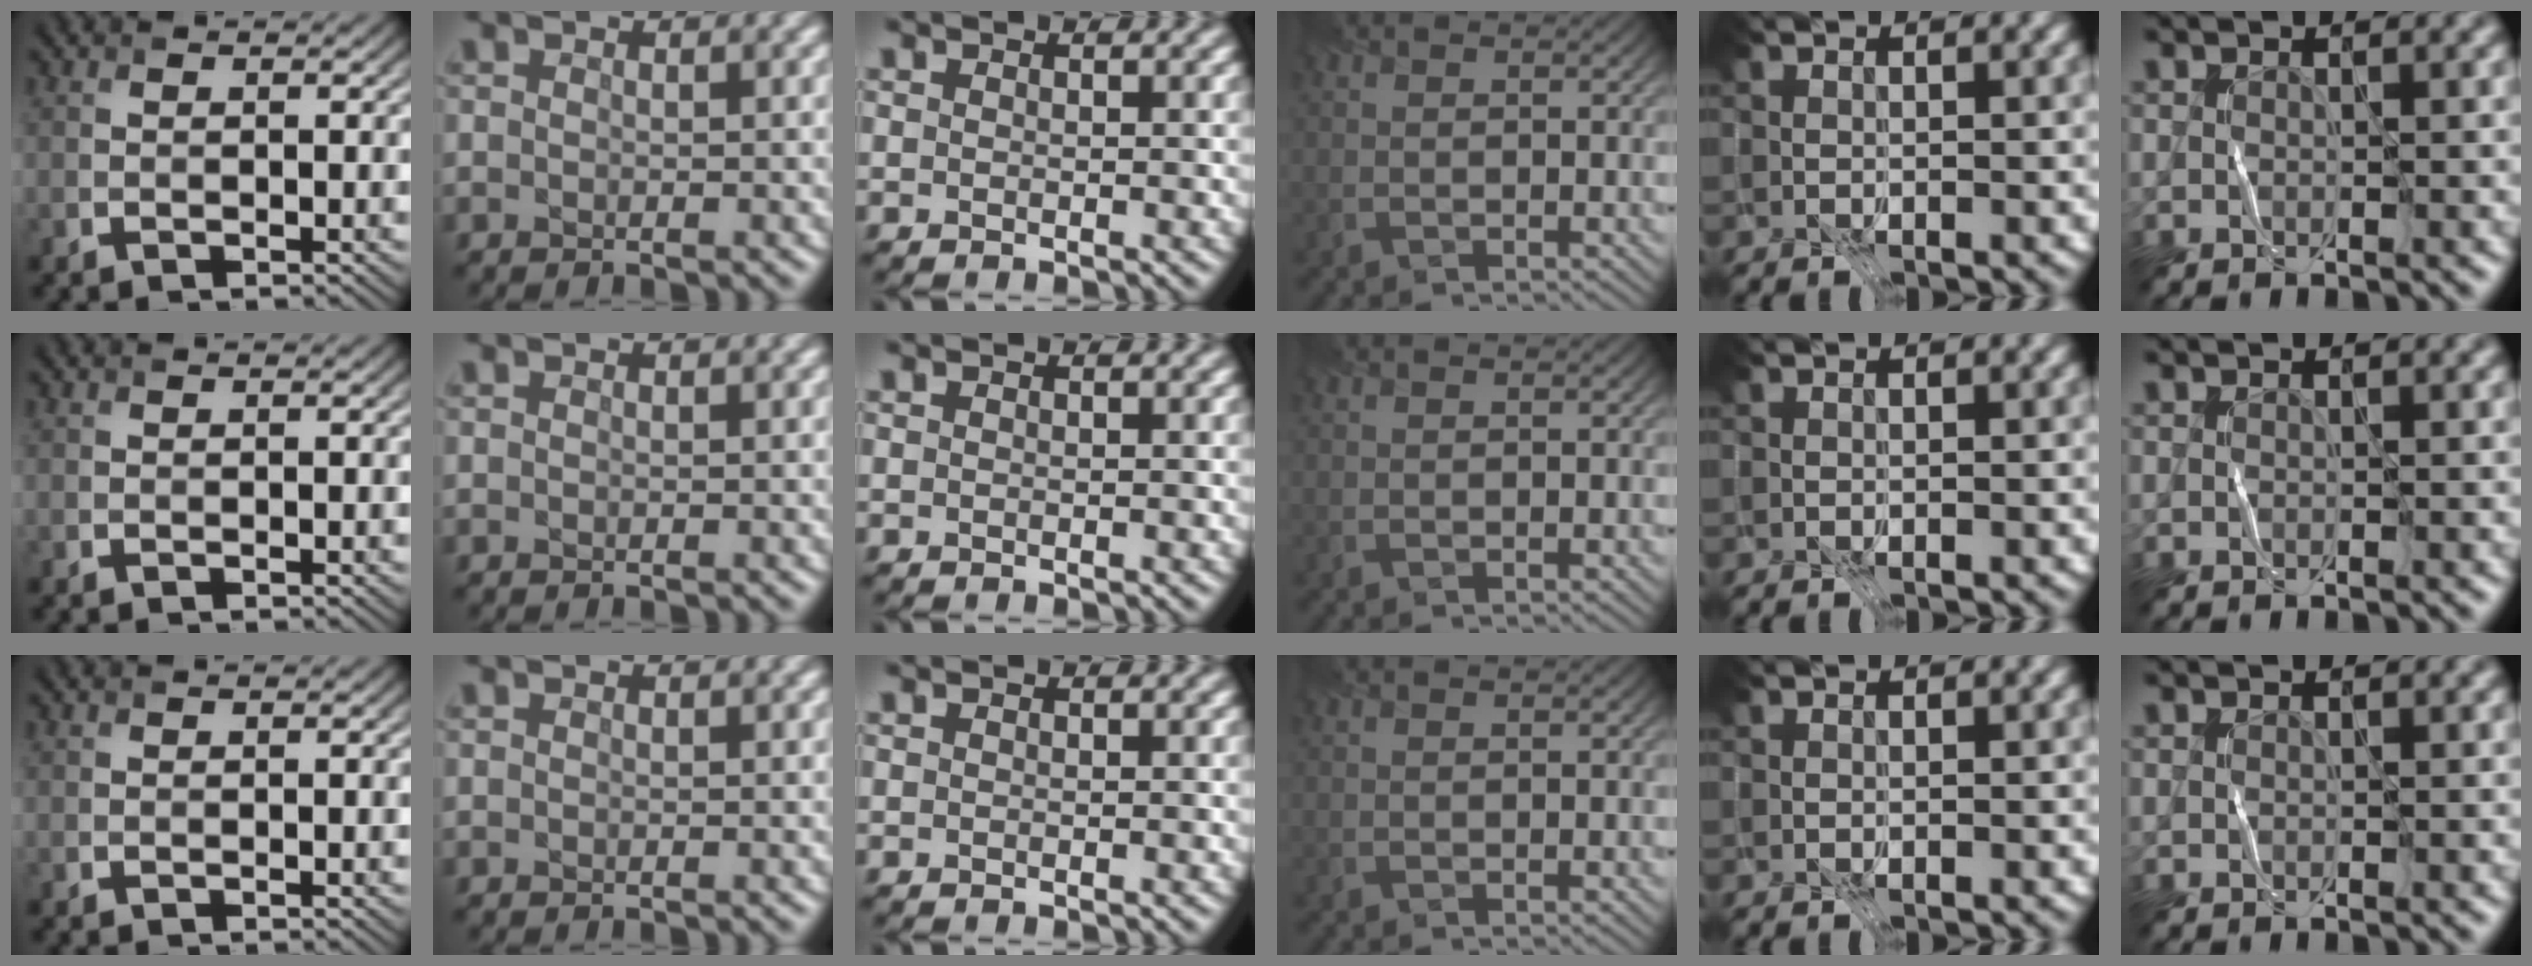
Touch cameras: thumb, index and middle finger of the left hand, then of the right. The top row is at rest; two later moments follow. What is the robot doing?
{"motion": "fold", "object": "coffee filter"}